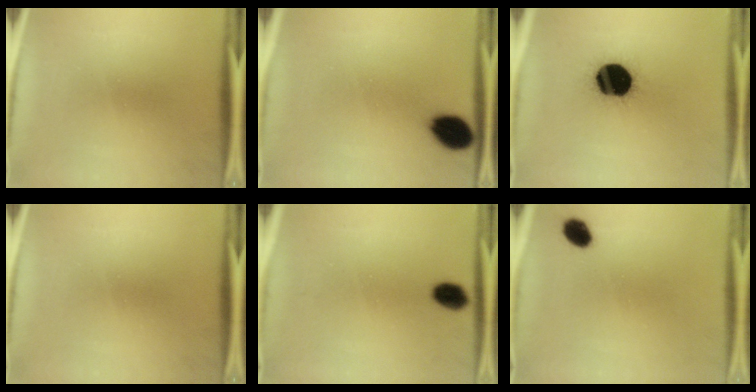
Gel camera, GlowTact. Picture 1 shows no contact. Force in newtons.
{"total": 8.3}
{"total": 19.9}
{"total": 0.0}
{"total": 4.5}
{"total": 5.5}